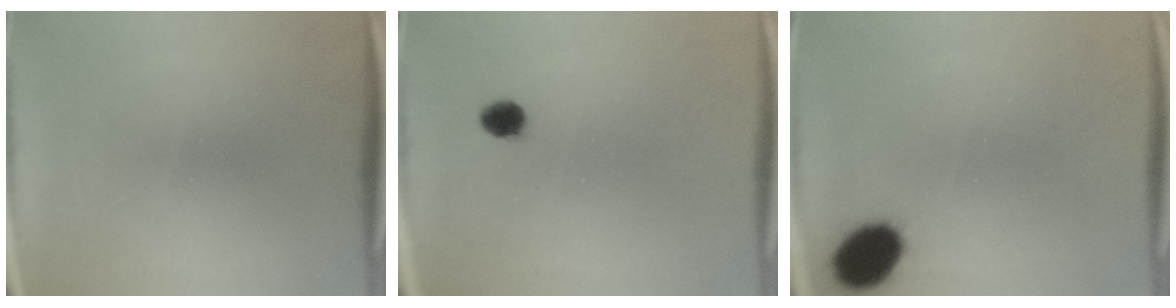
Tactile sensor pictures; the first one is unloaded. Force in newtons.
{"total": 2.5}
{"total": 8.9}